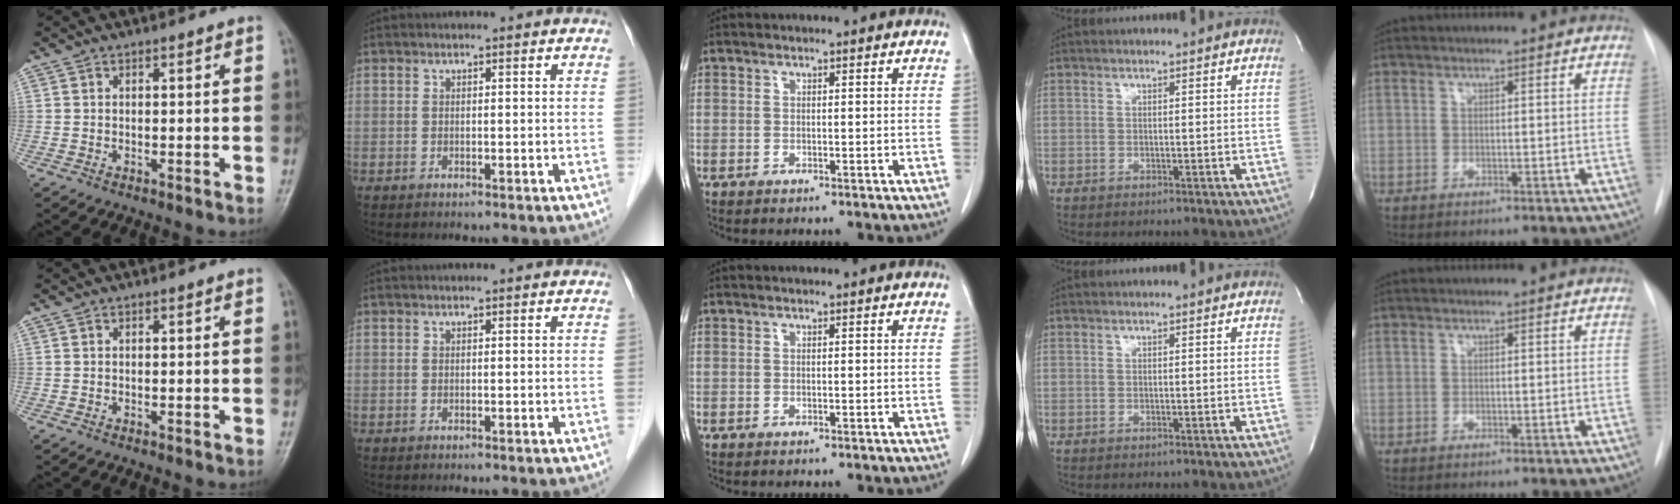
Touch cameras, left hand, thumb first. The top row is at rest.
{}